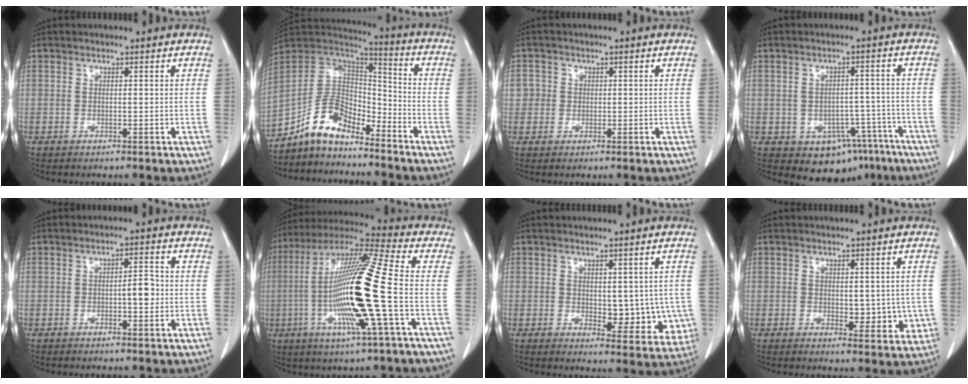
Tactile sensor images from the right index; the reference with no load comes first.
{"total": 10.8, "force": [-8.4, 4.4, 5.2], "torque": [-0.101, 0.033, -0.159]}
{"total": 2.5, "force": [0.2, 2.5, 0.1], "torque": [0.013, 0.008, 0.001]}
{"total": 9.5, "force": [-5.7, 6.5, 4.0], "torque": [-0.028, 0.026, -0.069]}
{"total": 3.2, "force": [-0.5, 0.9, 3.0], "torque": [-0.043, 0.004, -0.008]}
{"total": 19.9, "force": [-3.4, 0.0, 19.6], "torque": [-0.397, -0.010, -0.077]}
{"total": 7.7, "force": [-0.1, 4.2, 6.4], "torque": [-0.056, -0.008, 0.008]}
{"total": 4.8, "force": [-0.1, 2.7, 4.0], "torque": [-0.035, -0.009, 0.006]}